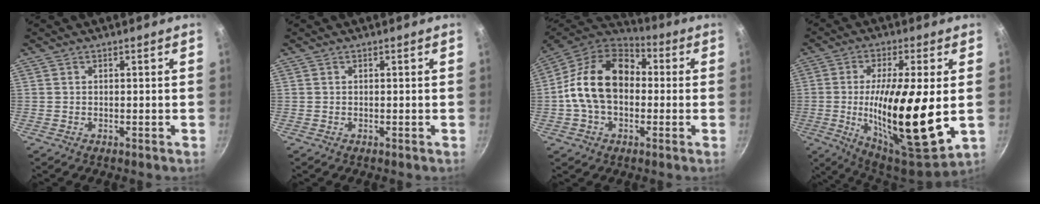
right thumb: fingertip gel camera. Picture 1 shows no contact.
{"total": 0.0}
{"total": 17.7, "force": [0.2, 12.5, 12.5], "torque": [-0.191, 0.039, -0.014]}
{"total": 21.9, "force": [-1.3, 5.8, 21.0], "torque": [-0.359, -0.015, -0.018]}